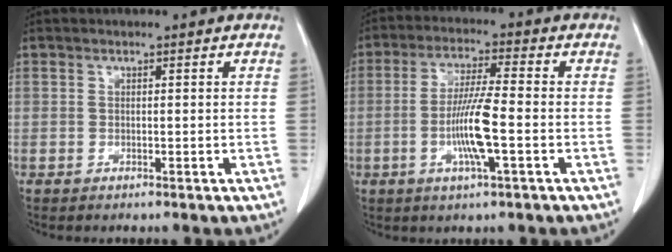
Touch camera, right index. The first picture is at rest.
{"total": 8.6, "force": [-2.2, 0.2, 8.3], "torque": [-0.160, -0.006, -0.046]}